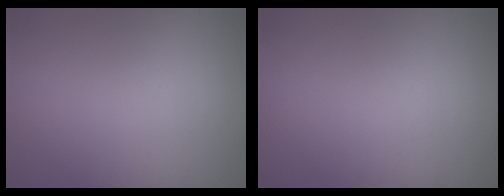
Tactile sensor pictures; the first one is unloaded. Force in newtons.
{"total": 0.0}